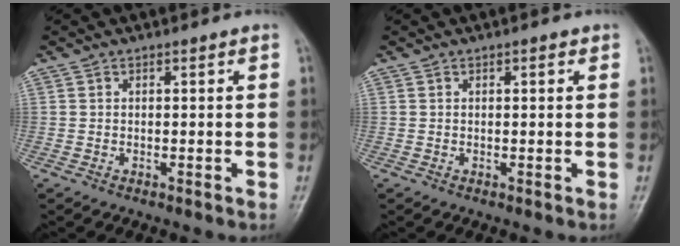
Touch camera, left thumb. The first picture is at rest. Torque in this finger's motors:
{"motor_torque": [-0.23, -0.03, -0.26, 0.03, 0.03]}